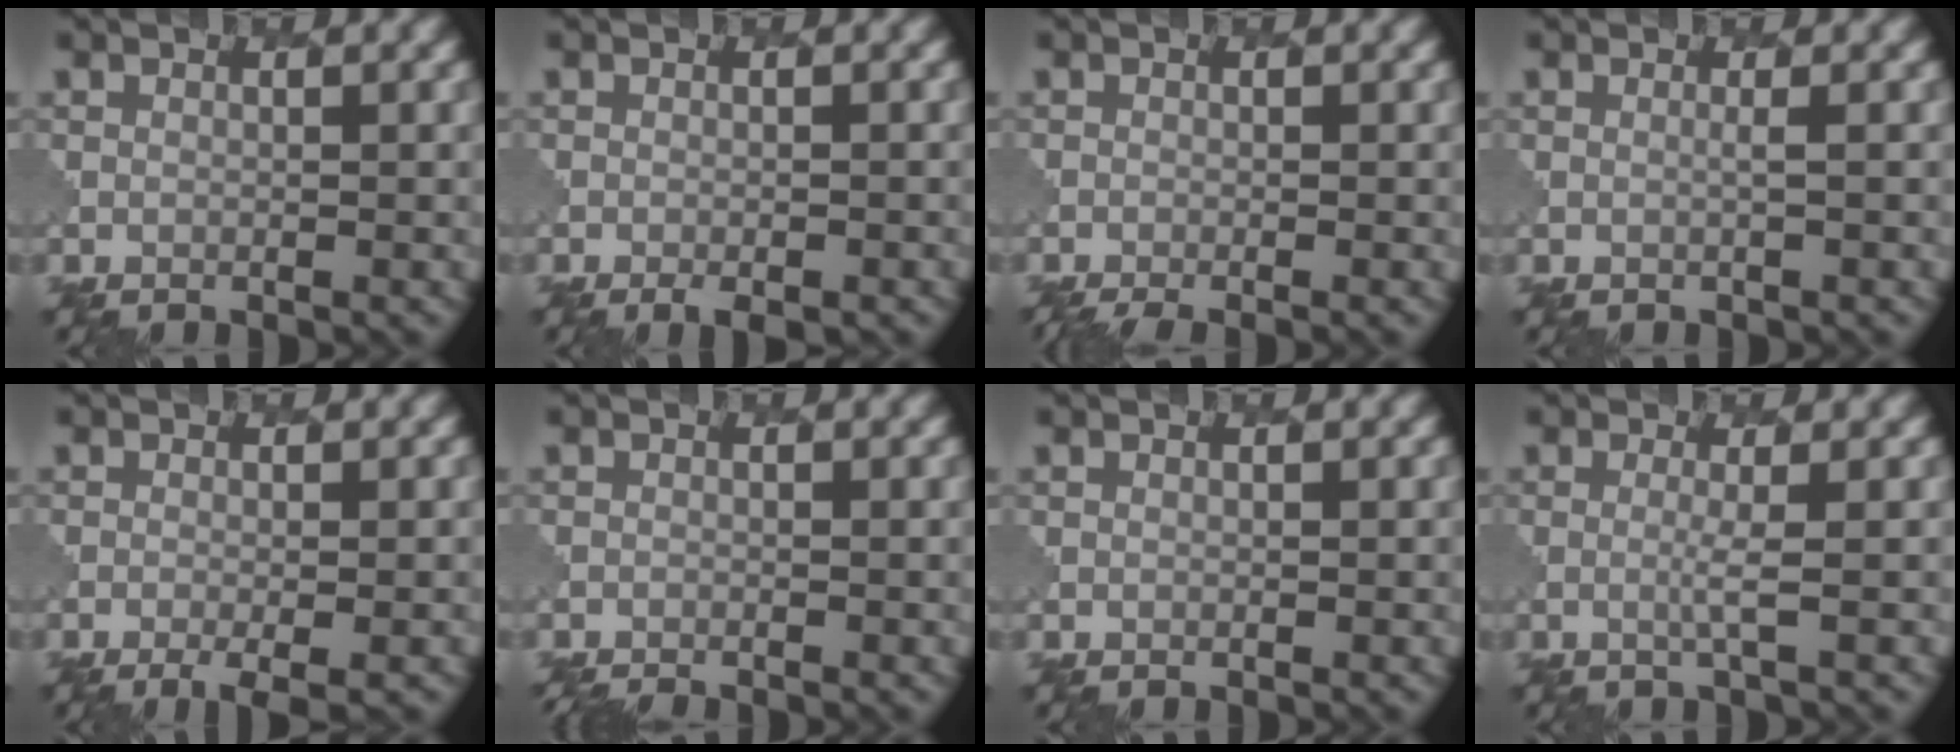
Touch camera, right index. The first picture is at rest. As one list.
[{"total": 1.7, "force": [-1.1, 0.4, 1.2], "torque": [-0.018, -0.002, -0.016]}, {"total": 2.7, "force": [-2.3, 0.4, 1.4], "torque": [-0.023, -0.009, -0.039]}, {"total": 0.8, "force": [0.2, 0.2, 0.7], "torque": [-0.007, 0.000, -0.002]}, {"total": 2.7, "force": [-1.3, 0.6, 2.2], "torque": [-0.033, -0.002, -0.022]}, {"total": 2.1, "force": [-2.0, 0.2, 0.5], "torque": [-0.012, -0.009, -0.032]}, {"total": 0.0}, {"total": 1.3, "force": [0.2, 0.0, 1.3], "torque": [-0.027, -0.004, -0.004]}]